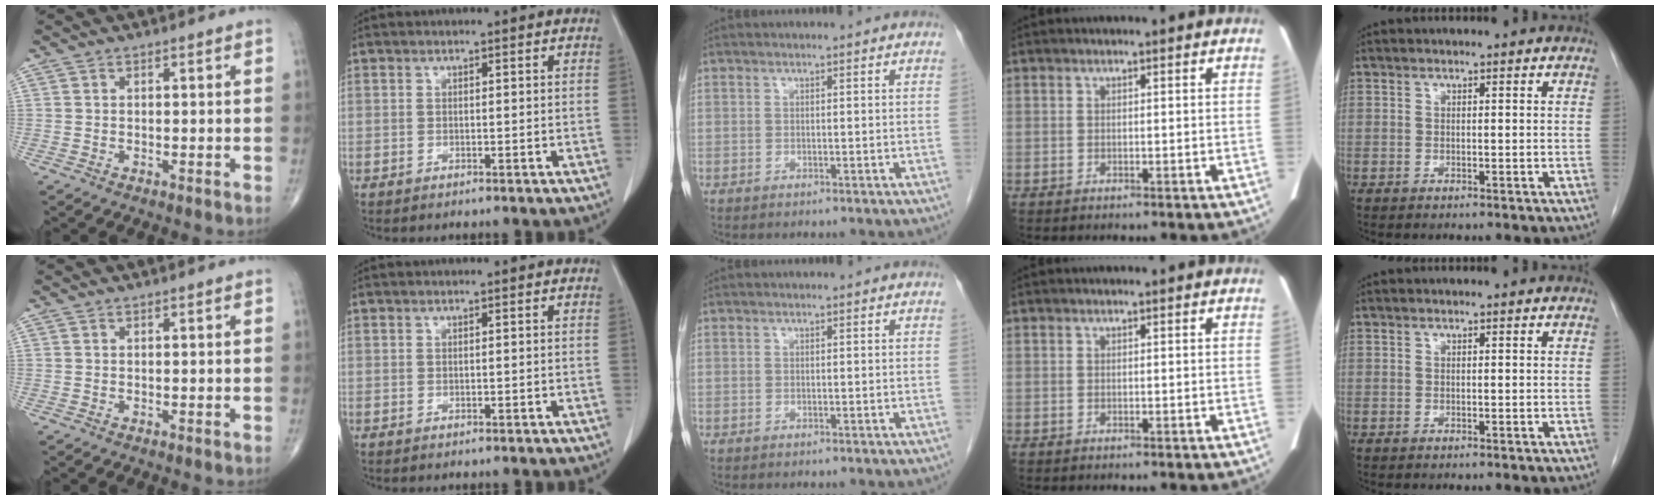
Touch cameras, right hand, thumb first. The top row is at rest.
{}